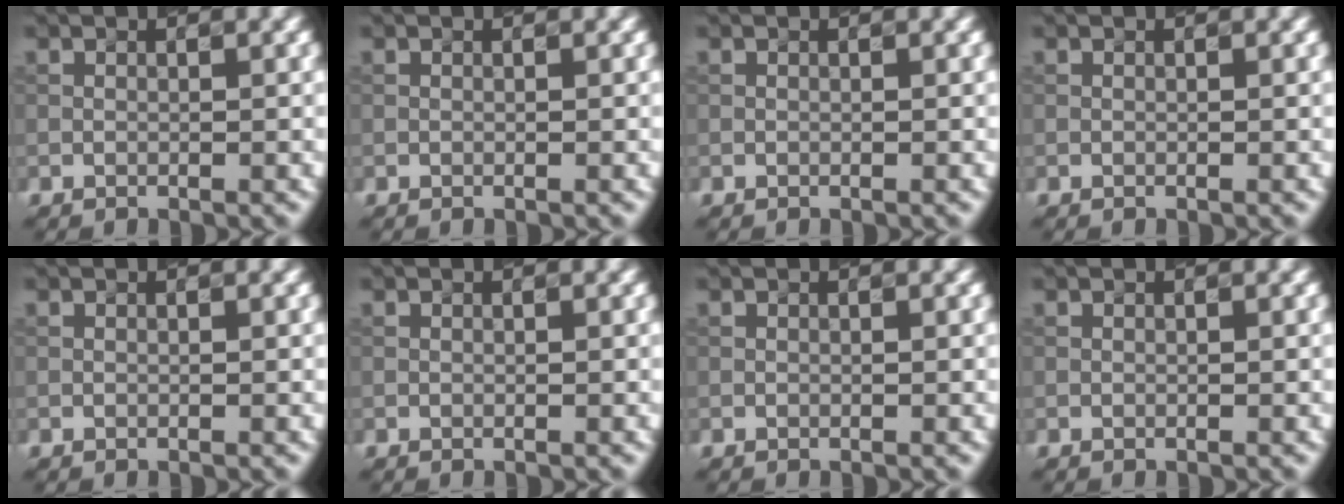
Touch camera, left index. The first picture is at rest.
{"total": 0.0}
{"total": 0.0}
{"total": 0.0}
{"total": 0.0}
{"total": 0.0}
{"total": 0.0}
{"total": 0.0}